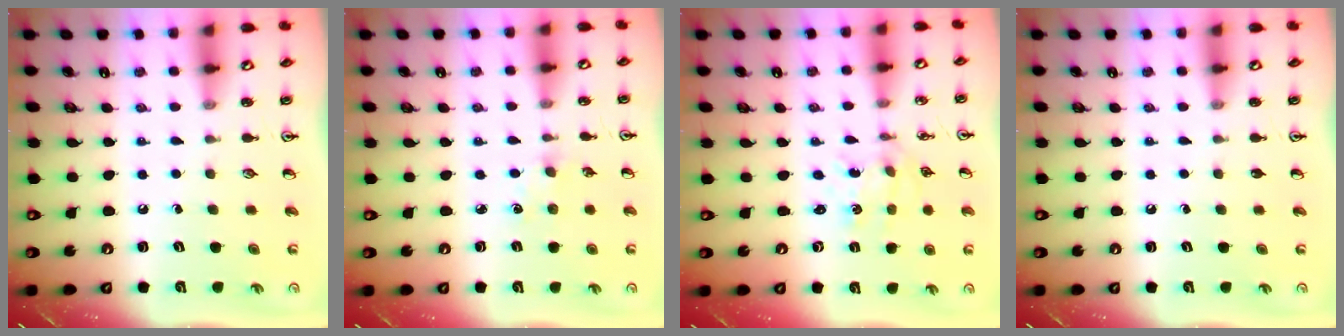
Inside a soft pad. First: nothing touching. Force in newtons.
{"total": 2.8, "press": 2.7, "slide": 0.5}
{"total": 0.9, "press": 0.9, "slide": 0.1}
{"total": 0.0}